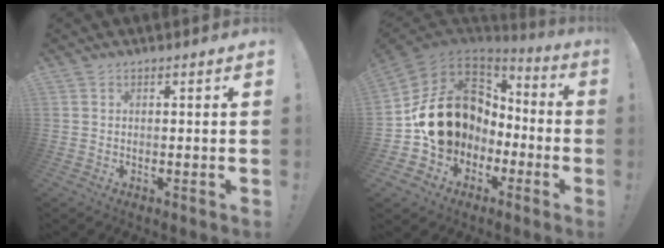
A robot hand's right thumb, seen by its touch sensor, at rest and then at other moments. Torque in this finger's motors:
{"motor_torque": [2.50, 2.51, 1.44, -1.33, 0.34]}